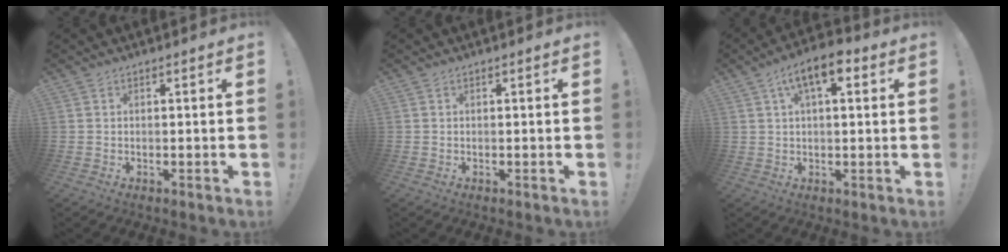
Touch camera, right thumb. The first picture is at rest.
{"total": 0.0}
{"total": 9.0, "force": [3.7, 3.5, 7.4], "torque": [-0.112, -0.006, 0.063]}